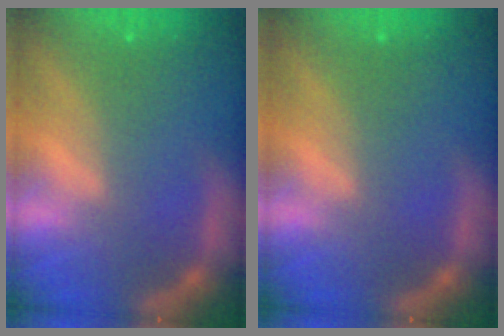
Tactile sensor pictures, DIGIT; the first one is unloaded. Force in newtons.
{"total": 0.0}